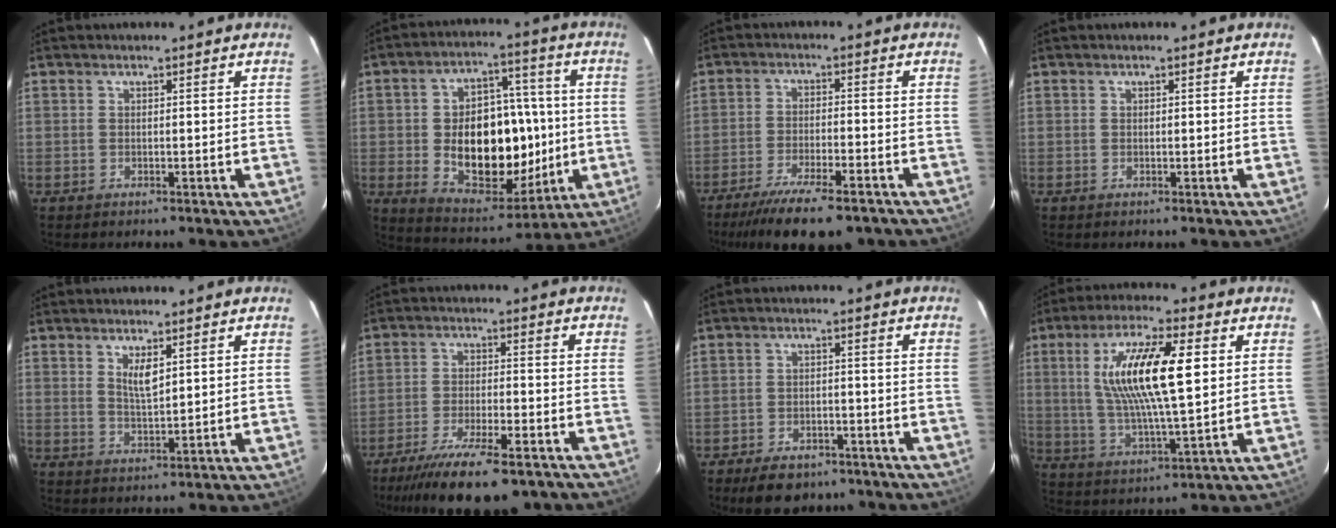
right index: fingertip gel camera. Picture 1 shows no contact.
{"total": 19.9, "force": [-1.6, 12.8, 15.2], "torque": [-0.270, 0.012, -0.002]}
{"total": 14.5, "force": [-11.4, 3.4, 8.2], "torque": [-0.171, -0.035, -0.180]}
{"total": 0.0}
{"total": 3.9, "force": [1.8, 1.2, 3.3], "torque": [-0.058, -0.005, 0.034]}
{"total": 16.9, "force": [-13.3, 4.0, 9.7], "torque": [-0.194, -0.034, -0.208]}
{"total": 10.6, "force": [-8.1, 5.4, 4.2], "torque": [-0.105, 0.007, -0.113]}
{"total": 16.7, "force": [3.8, 3.9, 15.8], "torque": [-0.294, 0.008, 0.073]}